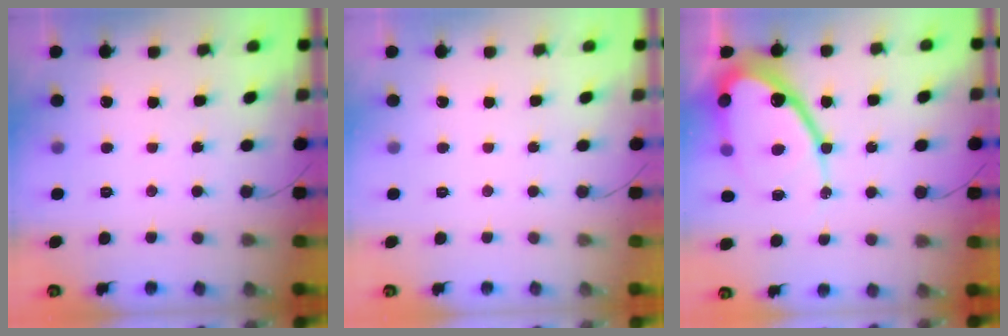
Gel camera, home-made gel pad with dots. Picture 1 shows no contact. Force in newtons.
{"total": 0.0}
{"total": 20.1, "press": 20.0, "slide": 1.8}